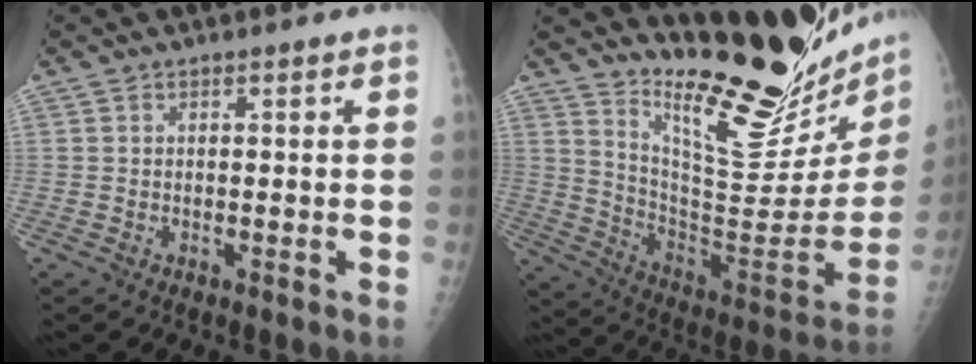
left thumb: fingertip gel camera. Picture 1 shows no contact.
{"total": 29.4, "force": [23.7, 6.2, 16.1], "torque": [-0.214, -0.184, 0.344]}